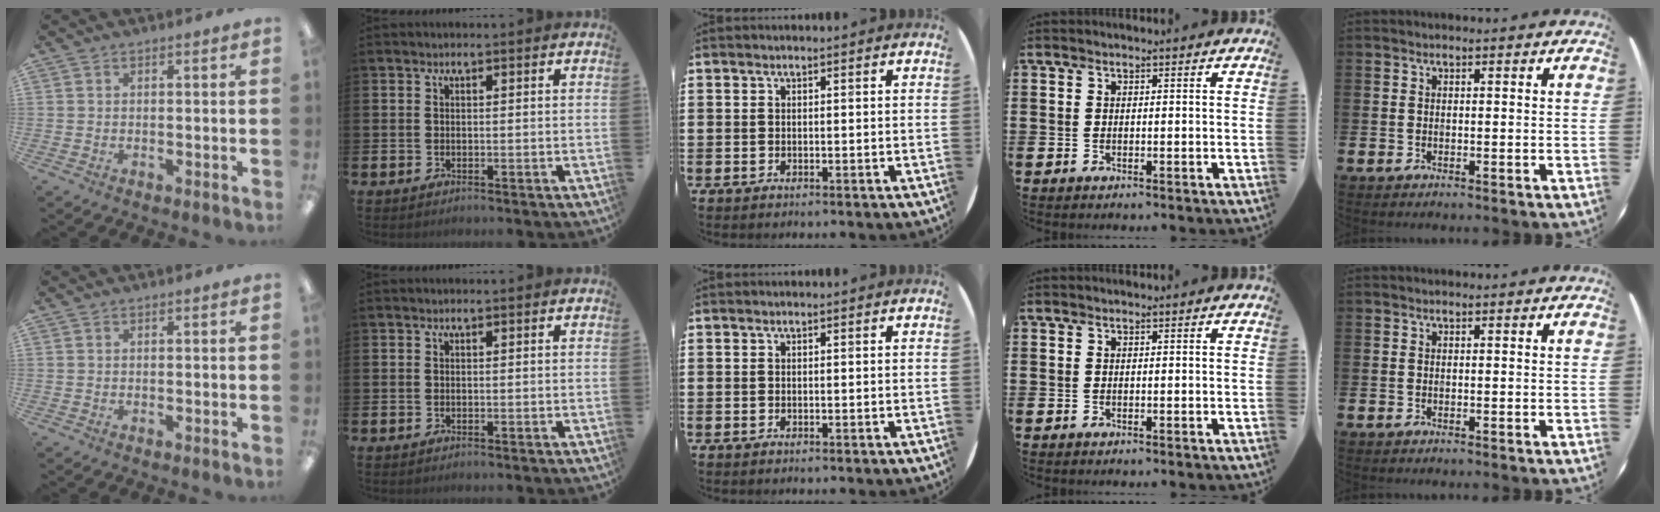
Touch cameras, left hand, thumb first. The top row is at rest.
{}